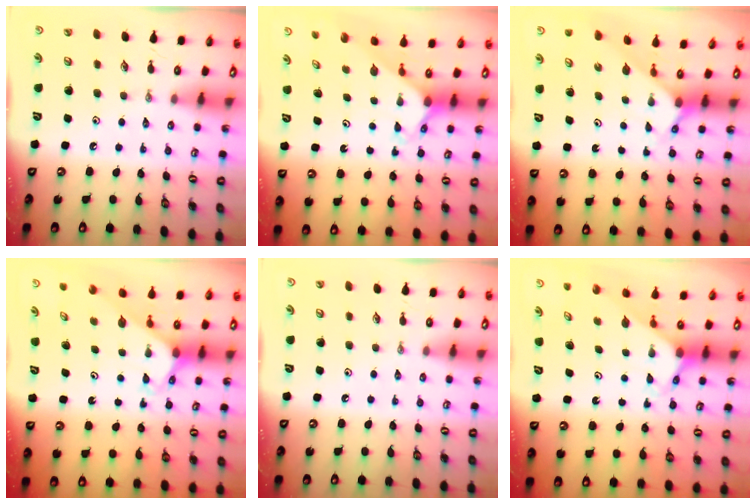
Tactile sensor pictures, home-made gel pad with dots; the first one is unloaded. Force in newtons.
{"total": 2.3, "press": 2.3, "slide": 0.1}
{"total": 2.4, "press": 2.4, "slide": 0.2}
{"total": 2.6, "press": 2.6, "slide": 0.2}
{"total": 0.0}
{"total": 2.8, "press": 2.8, "slide": 0.2}